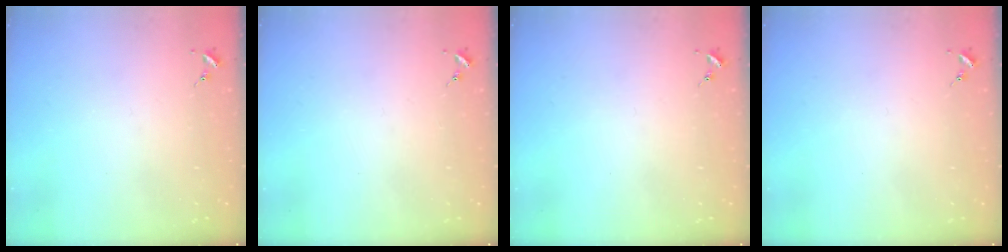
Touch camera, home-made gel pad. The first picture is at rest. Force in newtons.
{"total": 0.0}
{"total": 0.0}
{"total": 0.0}